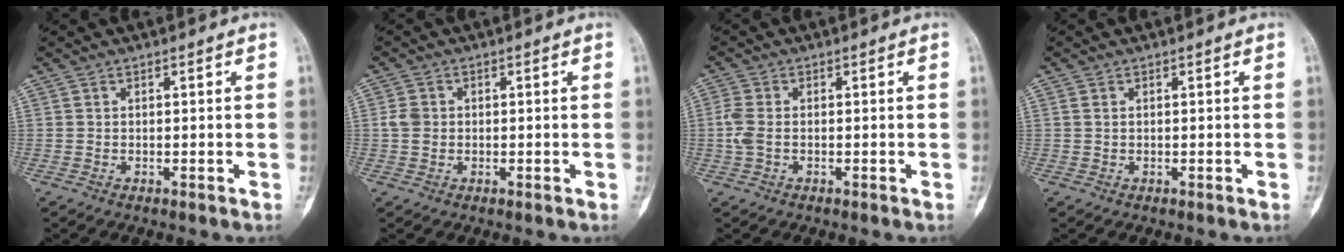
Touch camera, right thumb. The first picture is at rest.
{"total": 2.6, "force": [0.1, 2.2, 1.4], "torque": [-0.023, 0.007, 0.002]}
{"total": 3.4, "force": [-0.3, 2.0, 2.7], "torque": [-0.084, 0.004, -0.009]}
{"total": 0.6, "force": [0.2, 0.4, 0.5], "torque": [-0.011, 0.003, 0.006]}